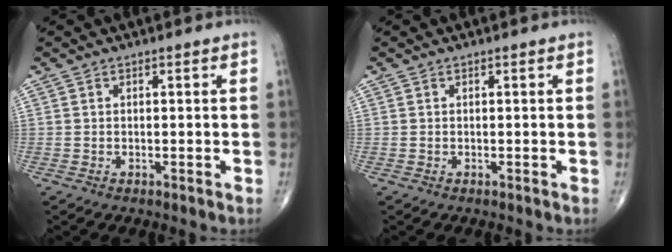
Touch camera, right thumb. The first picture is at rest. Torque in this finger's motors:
{"motor_torque": [-0.01, 0.01, 0.00, 0.00, 0.00]}